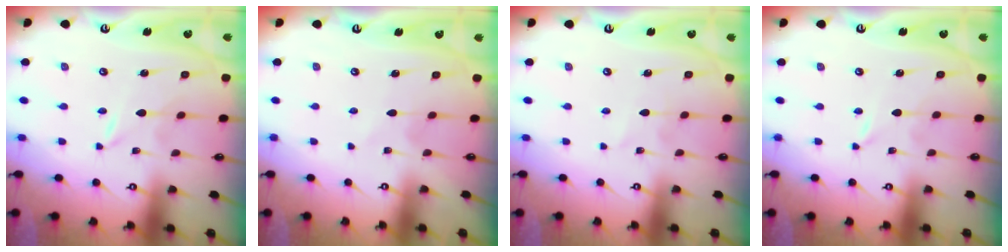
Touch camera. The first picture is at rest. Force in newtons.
{"total": 2.2, "press": 2.2, "slide": 0.2}
{"total": 2.0, "press": 2.0, "slide": 0.2}
{"total": 0.0}